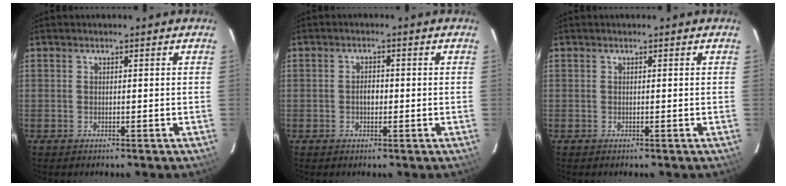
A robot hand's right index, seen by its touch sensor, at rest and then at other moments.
{"total": 2.0, "force": [-0.3, 1.3, 1.5], "torque": [-0.028, 0.006, -0.007]}
{"total": 0.0}